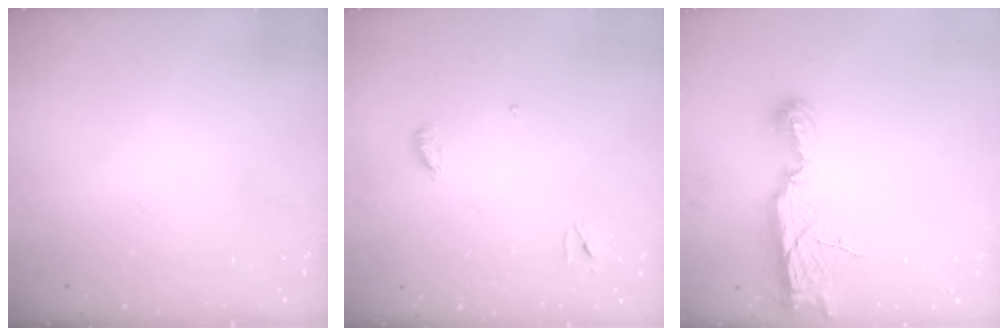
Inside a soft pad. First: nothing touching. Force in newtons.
{"total": 3.4, "press": 3.4, "slide": 0.3}
{"total": 8.4, "press": 8.4, "slide": 0.5}